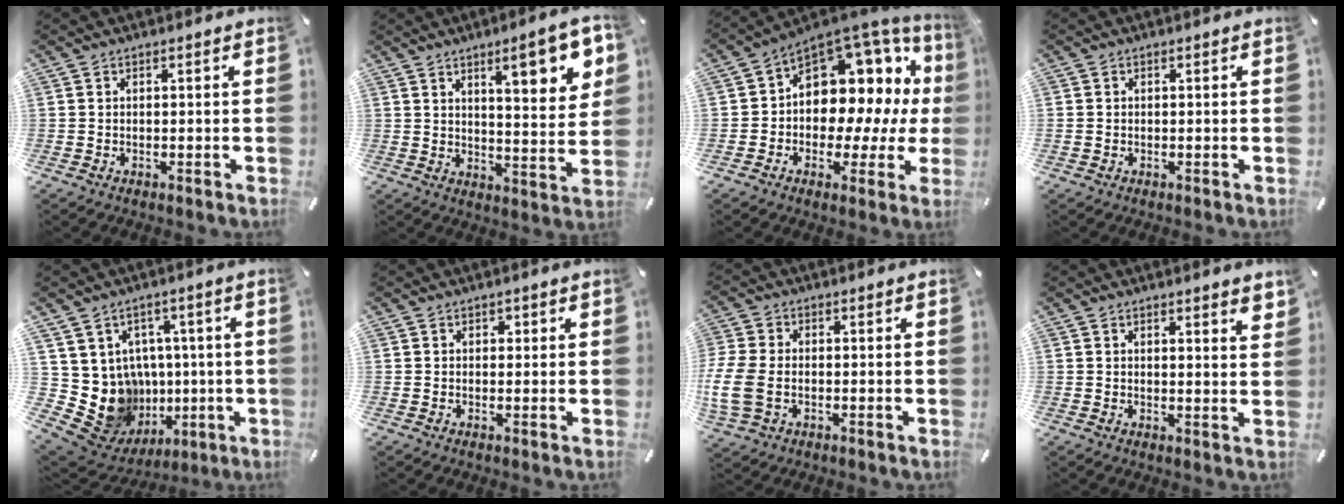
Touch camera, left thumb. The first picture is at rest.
{"total": 12.6, "force": [7.1, 3.8, 9.7], "torque": [-0.127, -0.036, 0.110]}
{"total": 12.0, "force": [3.8, 9.1, 6.9], "torque": [-0.087, -0.062, 0.065]}
{"total": 0.7, "force": [-0.1, 0.6, 0.3], "torque": [-0.003, 0.004, -0.003]}
{"total": 13.8, "force": [-1.7, 12.9, 4.7], "torque": [-0.089, -0.021, 0.008]}
{"total": 0.8, "force": [0.2, 0.8, 0.2], "torque": [0.004, 0.001, 0.001]}
{"total": 8.7, "force": [-1.4, 6.3, 5.9], "torque": [-0.133, 0.007, -0.021]}
{"total": 2.1, "force": [1.9, 0.1, 0.8], "torque": [-0.004, -0.013, 0.032]}